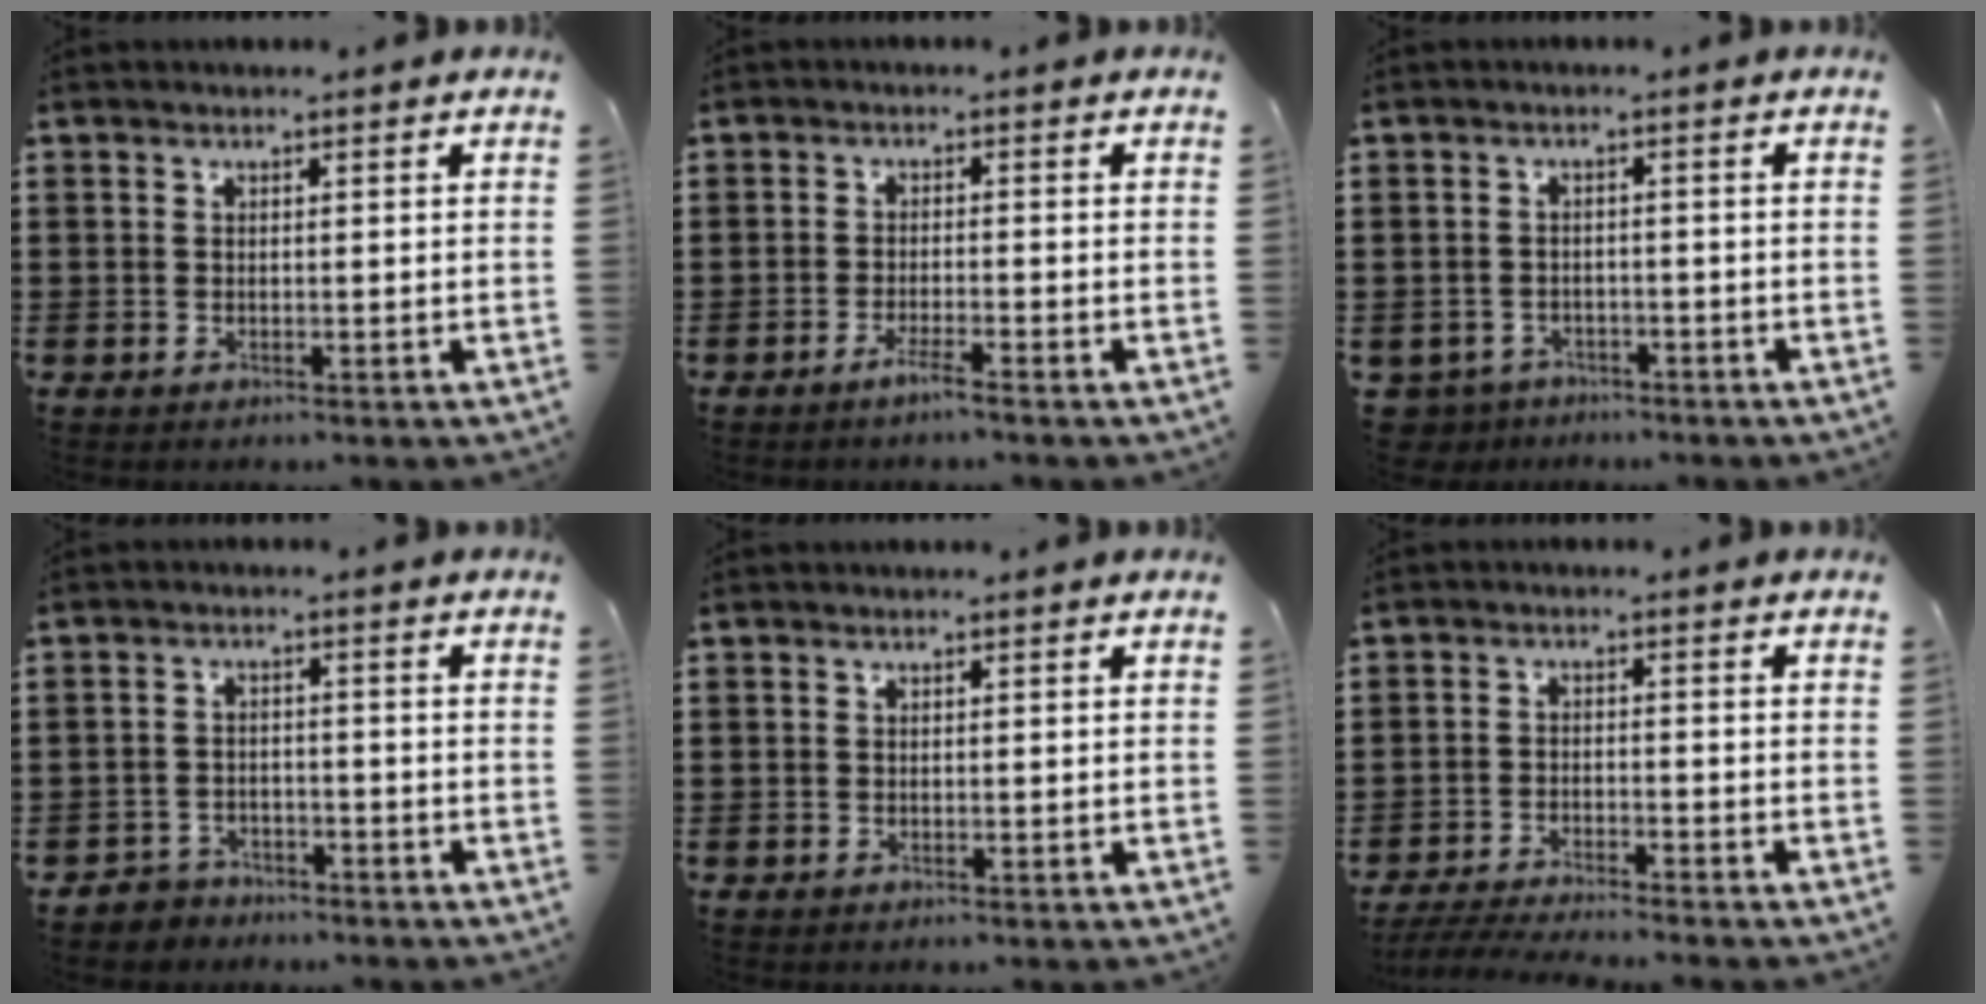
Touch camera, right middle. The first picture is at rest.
{"total": 2.4, "force": [-1.8, -0.1, 1.7], "torque": [-0.028, 0.001, -0.033]}
{"total": 2.5, "force": [-2.4, 0.7, -0.1], "torque": [-0.016, -0.004, -0.057]}
{"total": 2.8, "force": [-2.6, 0.9, -0.2], "torque": [-0.007, 0.000, -0.059]}
{"total": 0.0}
{"total": 4.0, "force": [-3.8, -0.1, 1.1], "torque": [-0.034, -0.011, -0.080]}